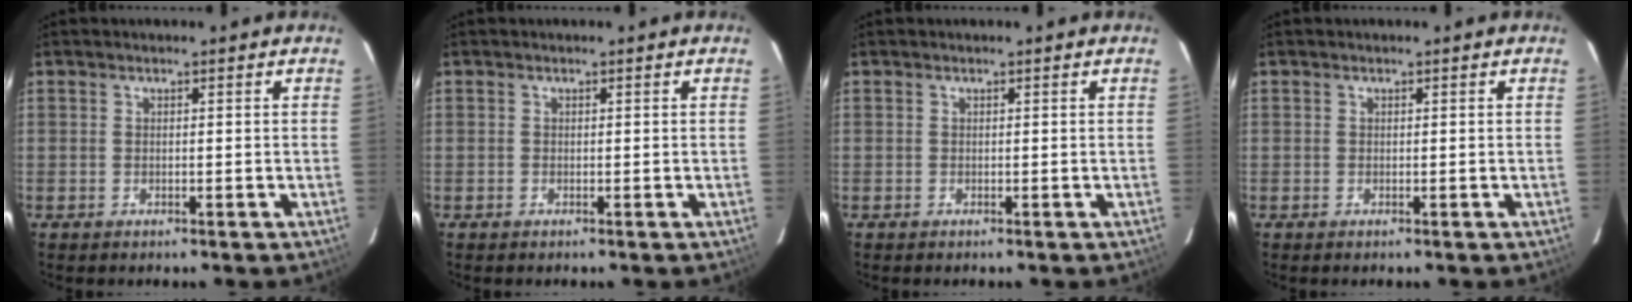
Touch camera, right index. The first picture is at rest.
{"total": 0.0}
{"total": 0.0}
{"total": 0.0}